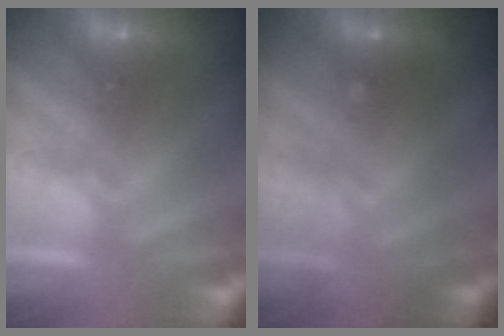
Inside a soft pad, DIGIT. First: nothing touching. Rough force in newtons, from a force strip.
{"total": 7.8}